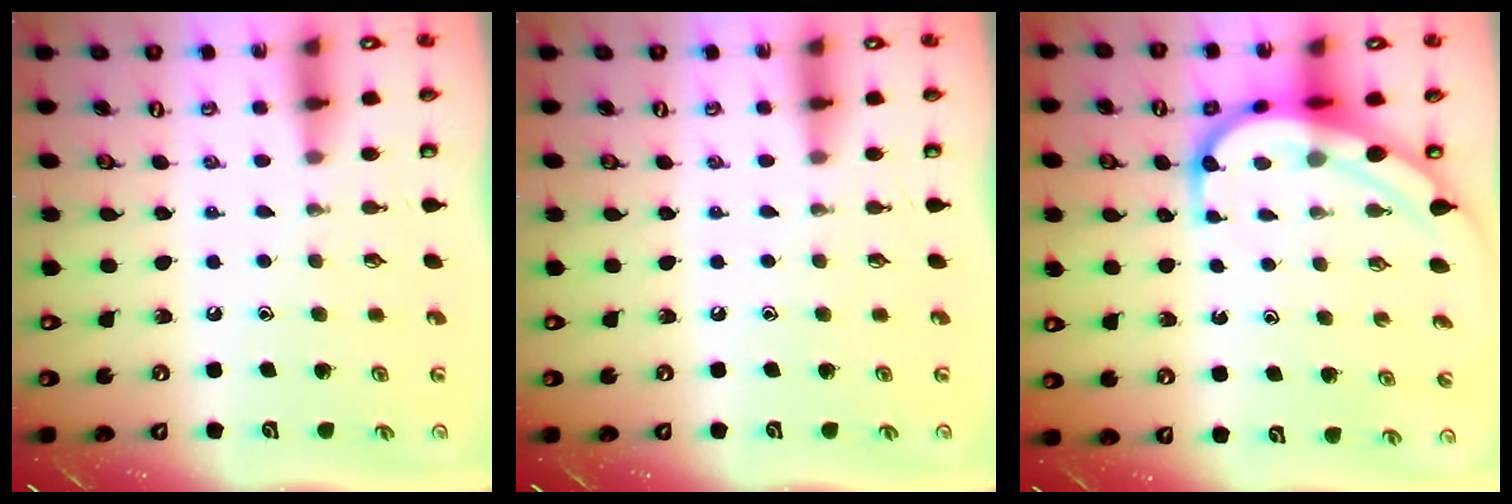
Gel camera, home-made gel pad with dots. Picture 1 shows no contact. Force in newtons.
{"total": 0.0}
{"total": 8.6, "press": 8.5, "slide": 0.9}